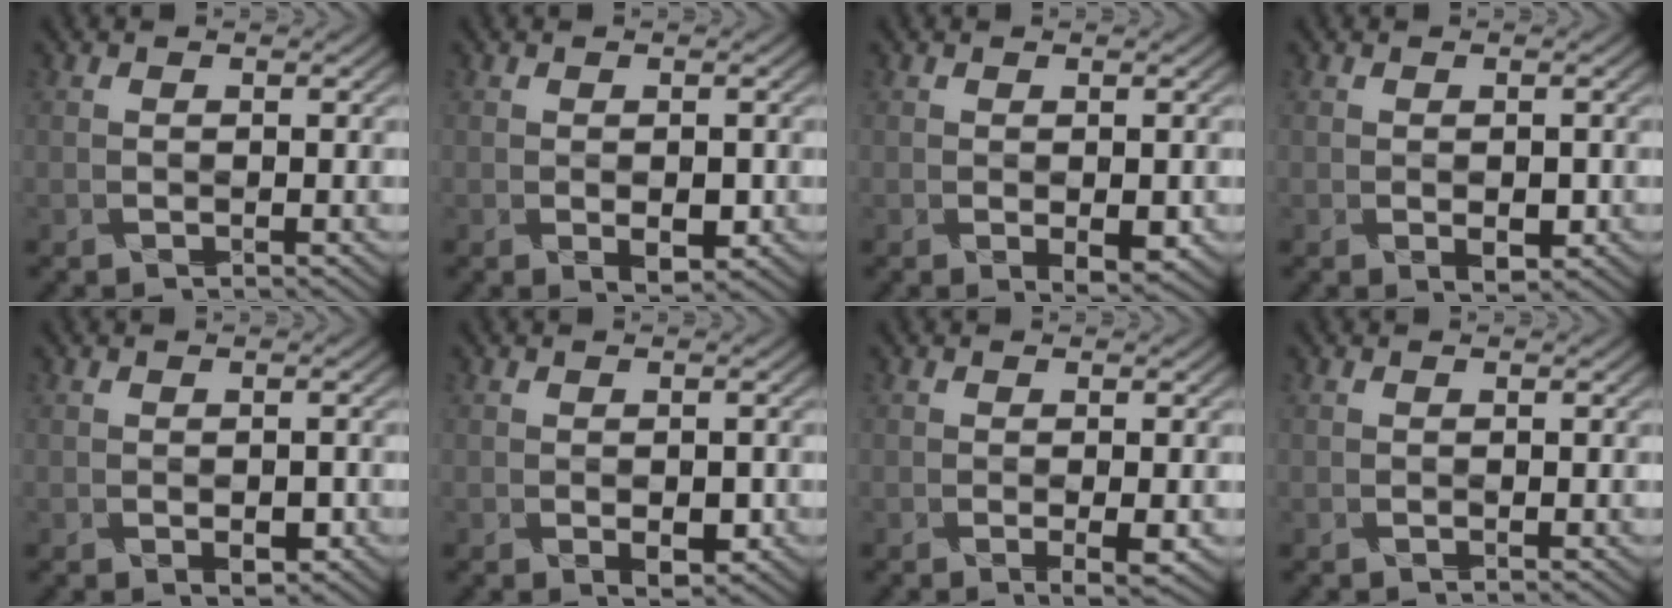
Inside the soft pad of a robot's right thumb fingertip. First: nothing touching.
{"total": 2.7, "force": [-0.7, 1.3, 2.3], "torque": [-0.041, -0.004, -0.003]}
{"total": 2.6, "force": [-0.6, 1.1, 2.3], "torque": [-0.040, -0.005, 0.002]}
{"total": 2.2, "force": [-0.6, 1.1, 1.8], "torque": [-0.034, -0.005, -0.001]}
{"total": 1.9, "force": [-0.8, 1.0, 1.5], "torque": [-0.026, -0.005, -0.003]}
{"total": 2.6, "force": [-0.8, 1.3, 2.1], "torque": [-0.038, -0.005, -0.004]}
{"total": 2.2, "force": [-0.6, 0.3, 2.1], "torque": [-0.035, -0.001, -0.003]}
{"total": 0.0}